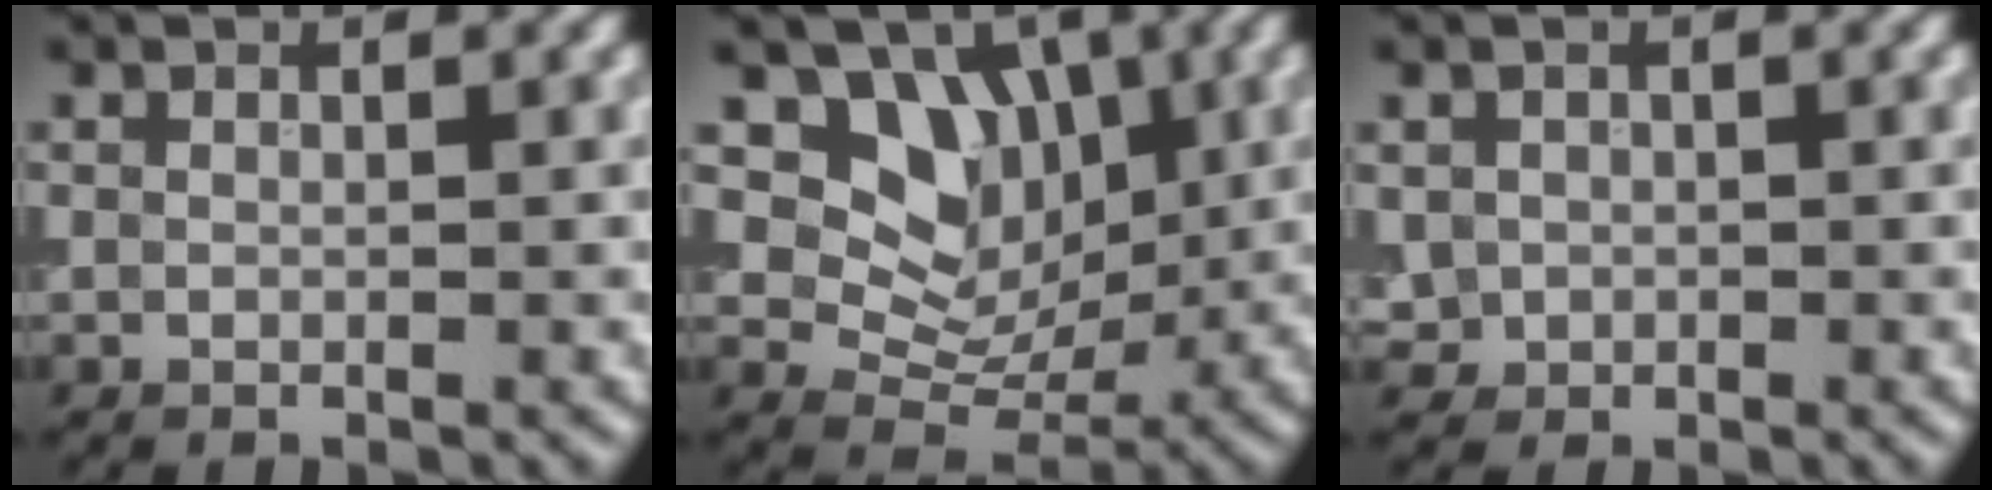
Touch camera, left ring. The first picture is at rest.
{"total": 6.4, "force": [2.3, 5.0, 3.2], "torque": [-0.044, -0.014, 0.032]}
{"total": 1.6, "force": [0.1, 1.6, 0.4], "torque": [-0.001, -0.004, 0.003]}